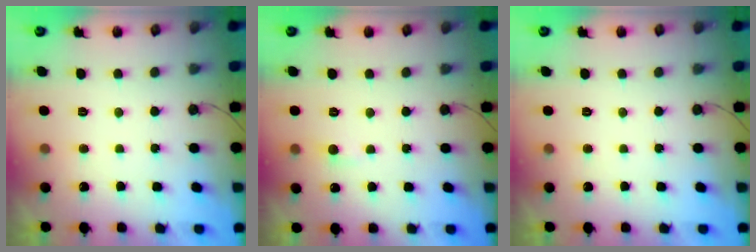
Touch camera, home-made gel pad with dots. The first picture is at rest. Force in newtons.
{"total": 3.1, "press": 3.1, "slide": 0.4}
{"total": 0.0}